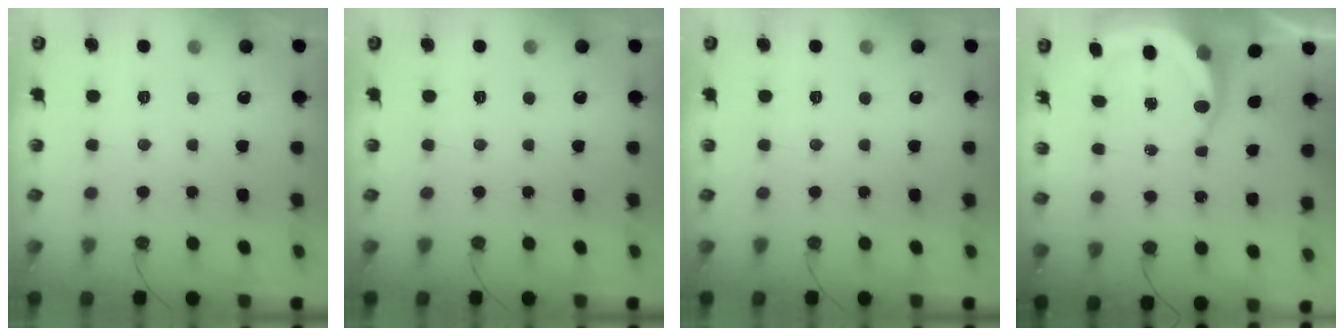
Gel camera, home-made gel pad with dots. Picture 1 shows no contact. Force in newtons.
{"total": 0.0}
{"total": 0.0}
{"total": 6.2, "press": 6.2, "slide": 0.9}